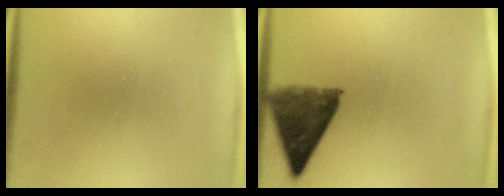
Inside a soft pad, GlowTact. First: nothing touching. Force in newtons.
{"total": 8.2}